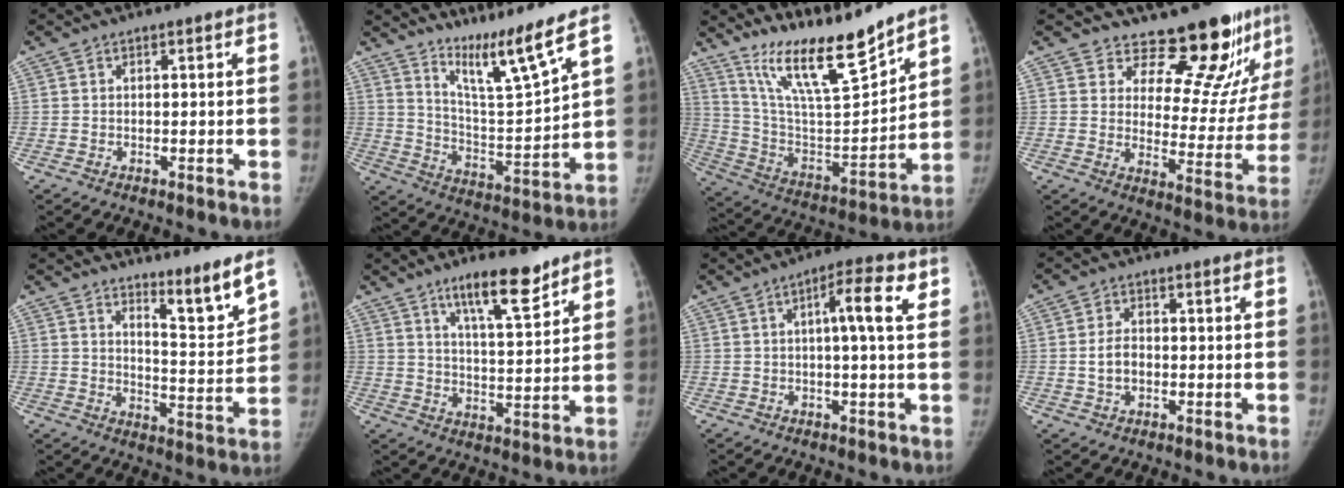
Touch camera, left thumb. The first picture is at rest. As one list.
[{"total": 11.1, "force": [8.8, -1.0, 6.6], "torque": [-0.107, -0.081, 0.165]}, {"total": 18.1, "force": [14.9, 2.5, 10.0], "torque": [-0.138, -0.094, 0.275]}, {"total": 17.3, "force": [14.9, 6.1, 6.3], "torque": [-0.018, -0.126, 0.189]}, {"total": 8.2, "force": [6.5, 0.4, 5.1], "torque": [-0.067, -0.070, 0.104]}, {"total": 10.8, "force": [7.7, 2.4, 7.2], "torque": [-0.096, -0.052, 0.128]}, {"total": 7.0, "force": [1.9, 1.0, 6.7], "torque": [-0.103, 0.010, 0.023]}, {"total": 4.2, "force": [-0.5, 2.8, 3.0], "torque": [-0.053, 0.011, -0.010]}]